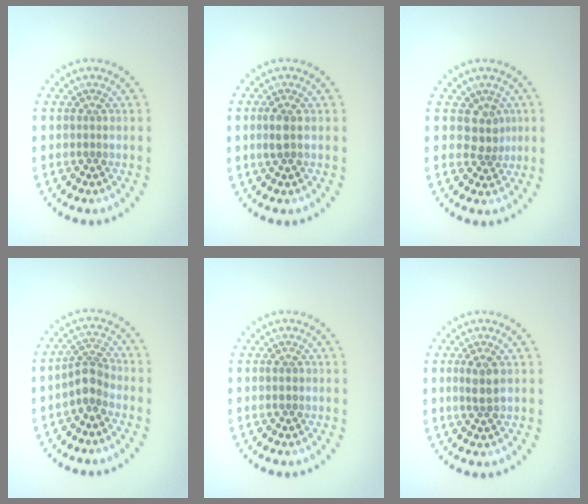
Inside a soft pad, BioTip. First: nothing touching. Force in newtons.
{"total": 1.5, "press": 1.4, "slide": 0.4}
{"total": 2.1, "press": 1.6, "slide": 1.4}
{"total": 2.5, "press": 1.9, "slide": 1.5}
{"total": 0.8, "press": 0.8, "slide": 0.1}
{"total": 1.9, "press": 1.8, "slide": 0.7}